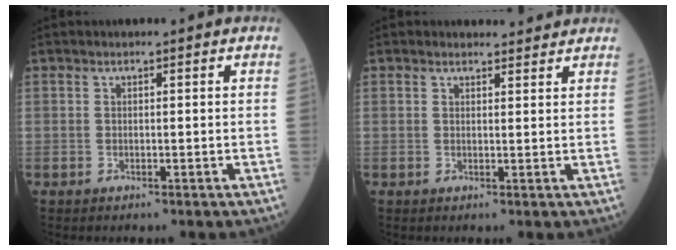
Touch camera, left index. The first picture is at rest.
{"total": 3.5, "force": [3.3, 1.0, 0.2], "torque": [-0.001, 0.004, 0.036]}